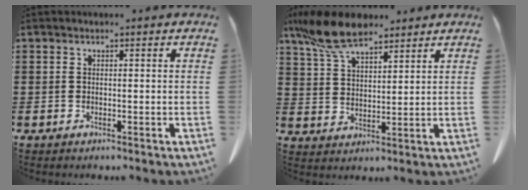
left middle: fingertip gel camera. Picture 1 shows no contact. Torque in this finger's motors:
{"motor_torque": [2.14, 0.00, 0.41, 0.21]}